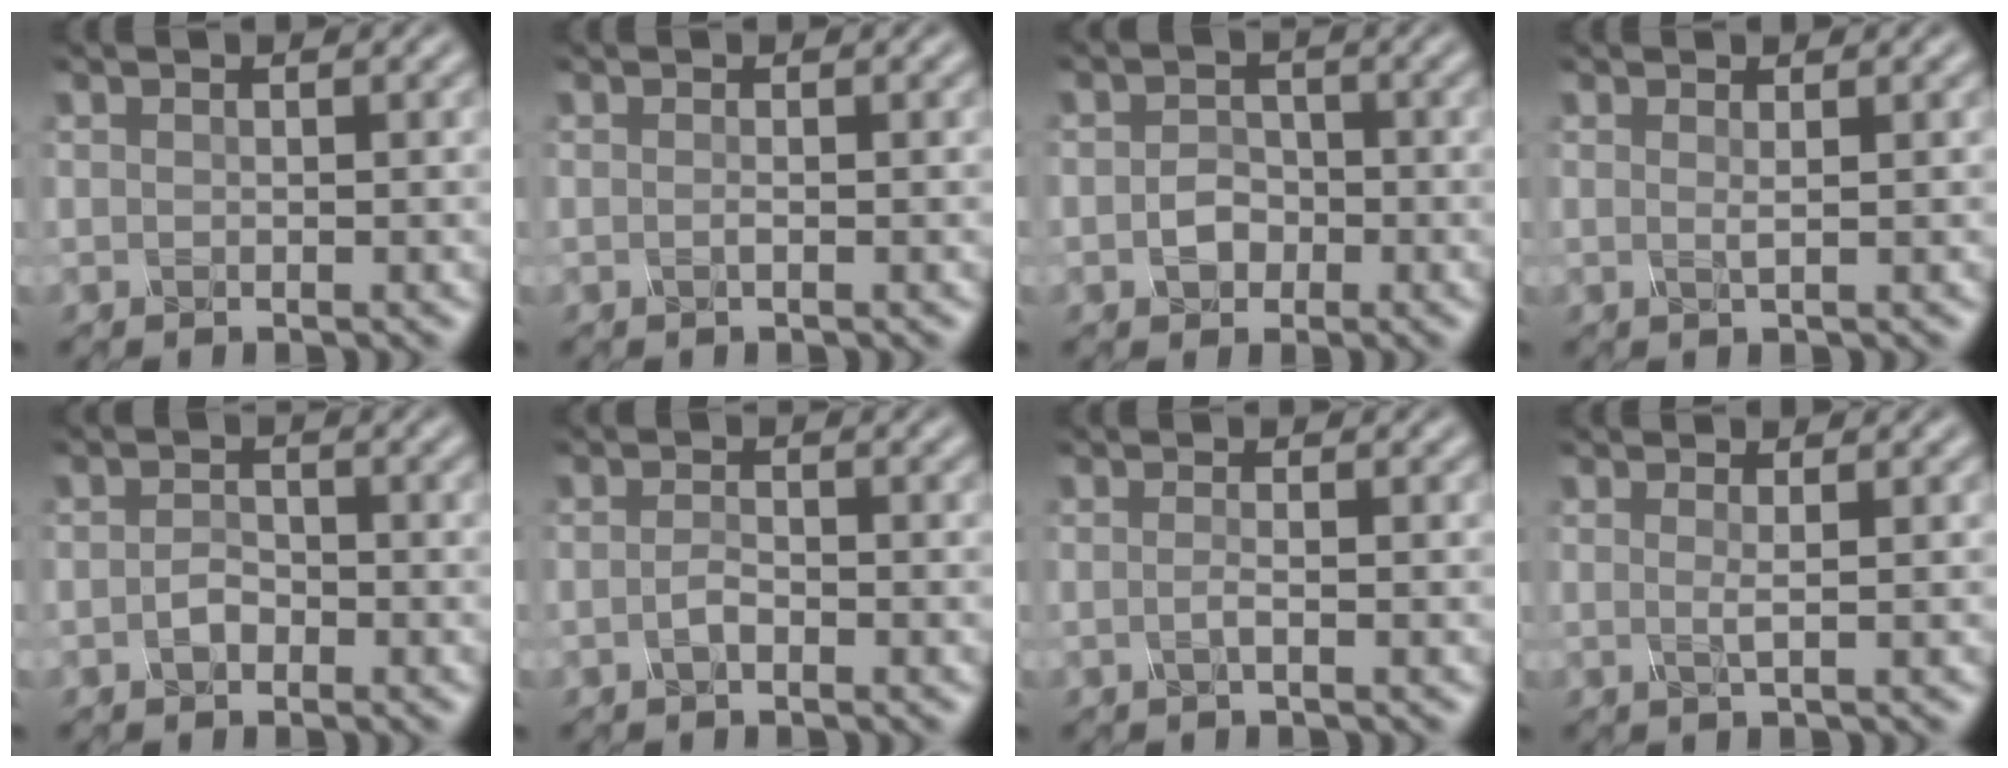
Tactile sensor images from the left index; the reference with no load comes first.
{"total": 0.6, "force": [-0.4, 0.2, 0.4], "torque": [-0.004, 0.001, -0.009]}
{"total": 2.1, "force": [-1.2, 1.6, 0.7], "torque": [-0.011, -0.003, -0.023]}
{"total": 0.8, "force": [0.2, 0.3, 0.7], "torque": [-0.007, -0.002, -0.005]}
{"total": 1.5, "force": [-1.1, 0.8, 0.5], "torque": [-0.011, 0.000, -0.022]}
{"total": 1.3, "force": [-1.1, 0.3, 0.6], "torque": [-0.013, 0.000, -0.020]}
{"total": 1.2, "force": [-0.8, 0.4, 0.9], "torque": [-0.010, -0.002, -0.017]}
{"total": 1.0, "force": [-0.1, 0.3, 1.0], "torque": [-0.016, -0.002, -0.008]}